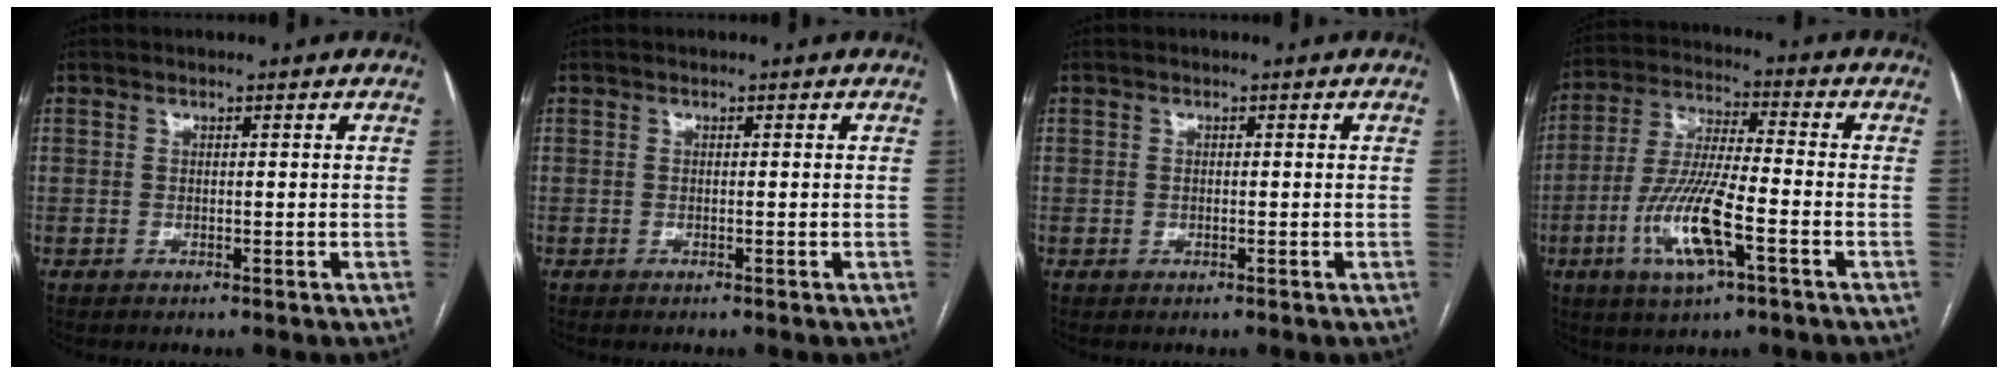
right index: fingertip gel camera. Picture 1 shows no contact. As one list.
[{"total": 0.0}, {"total": 0.6, "force": [-0.1, 0.5, 0.3], "torque": [-0.006, 0.001, 0.000]}, {"total": 12.7, "force": [-4.7, 2.2, 11.6], "torque": [-0.241, -0.009, -0.085]}]